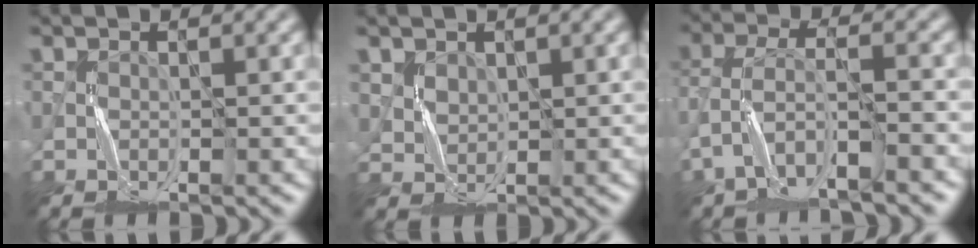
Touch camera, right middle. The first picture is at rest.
{"total": 1.8, "force": [1.2, 1.3, 0.4], "torque": [-0.016, -0.002, 0.032]}
{"total": 5.1, "force": [-3.6, 1.5, 3.3], "torque": [-0.077, 0.002, -0.074]}